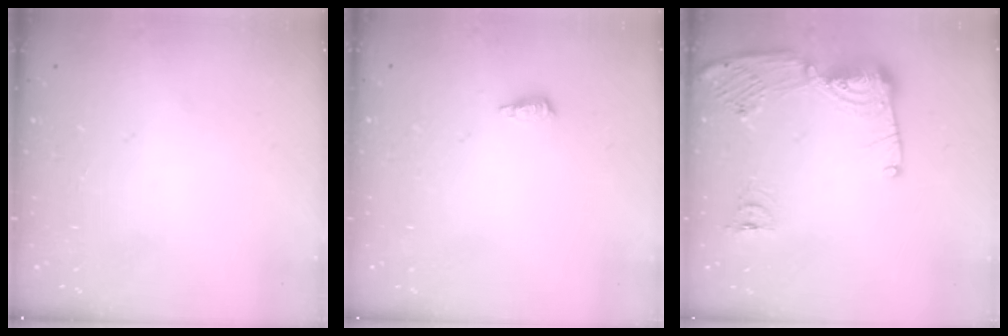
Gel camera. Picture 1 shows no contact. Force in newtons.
{"total": 4.9, "press": 4.8, "slide": 1.2}
{"total": 14.2, "press": 14.1, "slide": 1.6}